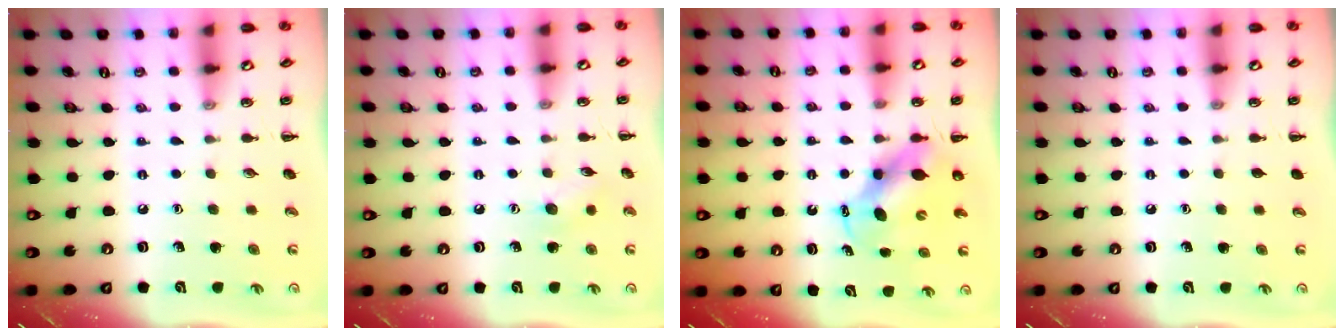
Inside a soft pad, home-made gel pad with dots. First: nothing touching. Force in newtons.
{"total": 6.3, "press": 6.0, "slide": 1.7}
{"total": 6.1, "press": 6.0, "slide": 1.2}
{"total": 0.0}